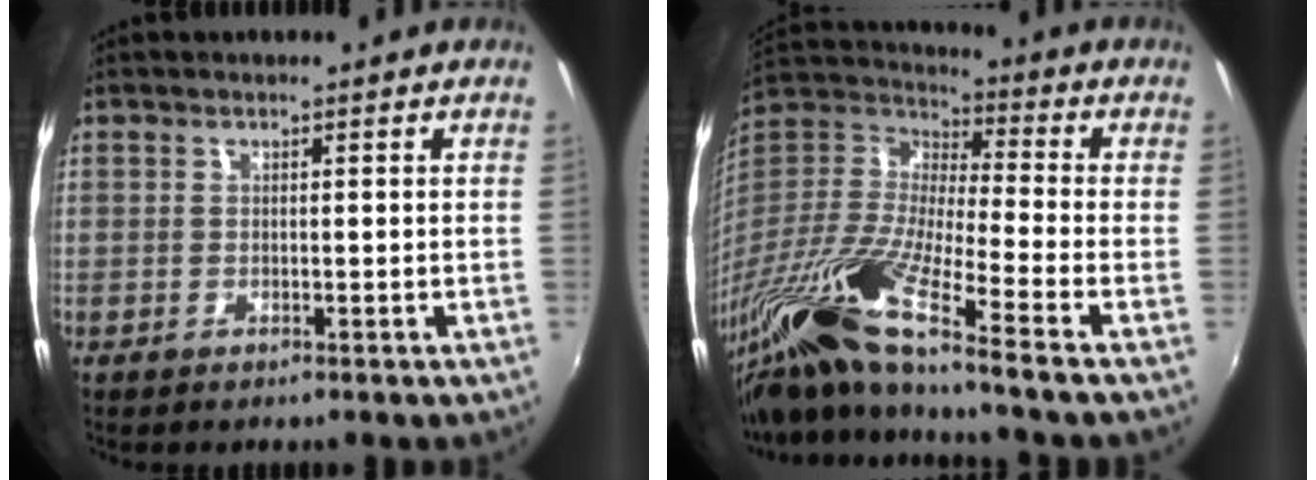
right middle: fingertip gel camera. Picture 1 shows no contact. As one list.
[{"total": 23.5, "force": [-16.6, 0.4, 16.6], "torque": [-0.300, -0.059, -0.319]}]